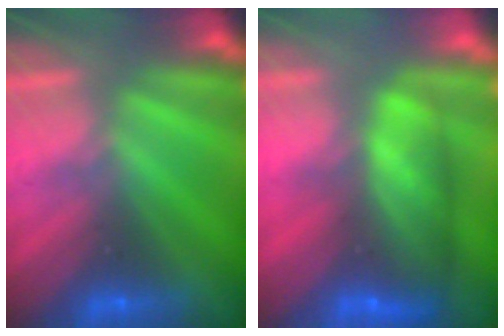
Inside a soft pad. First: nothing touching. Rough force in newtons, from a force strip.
{"total": 11.6}